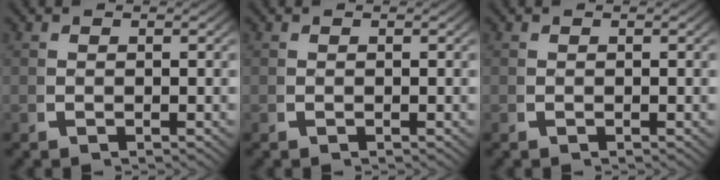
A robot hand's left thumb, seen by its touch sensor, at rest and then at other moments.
{"total": 0.0}
{"total": 0.0}